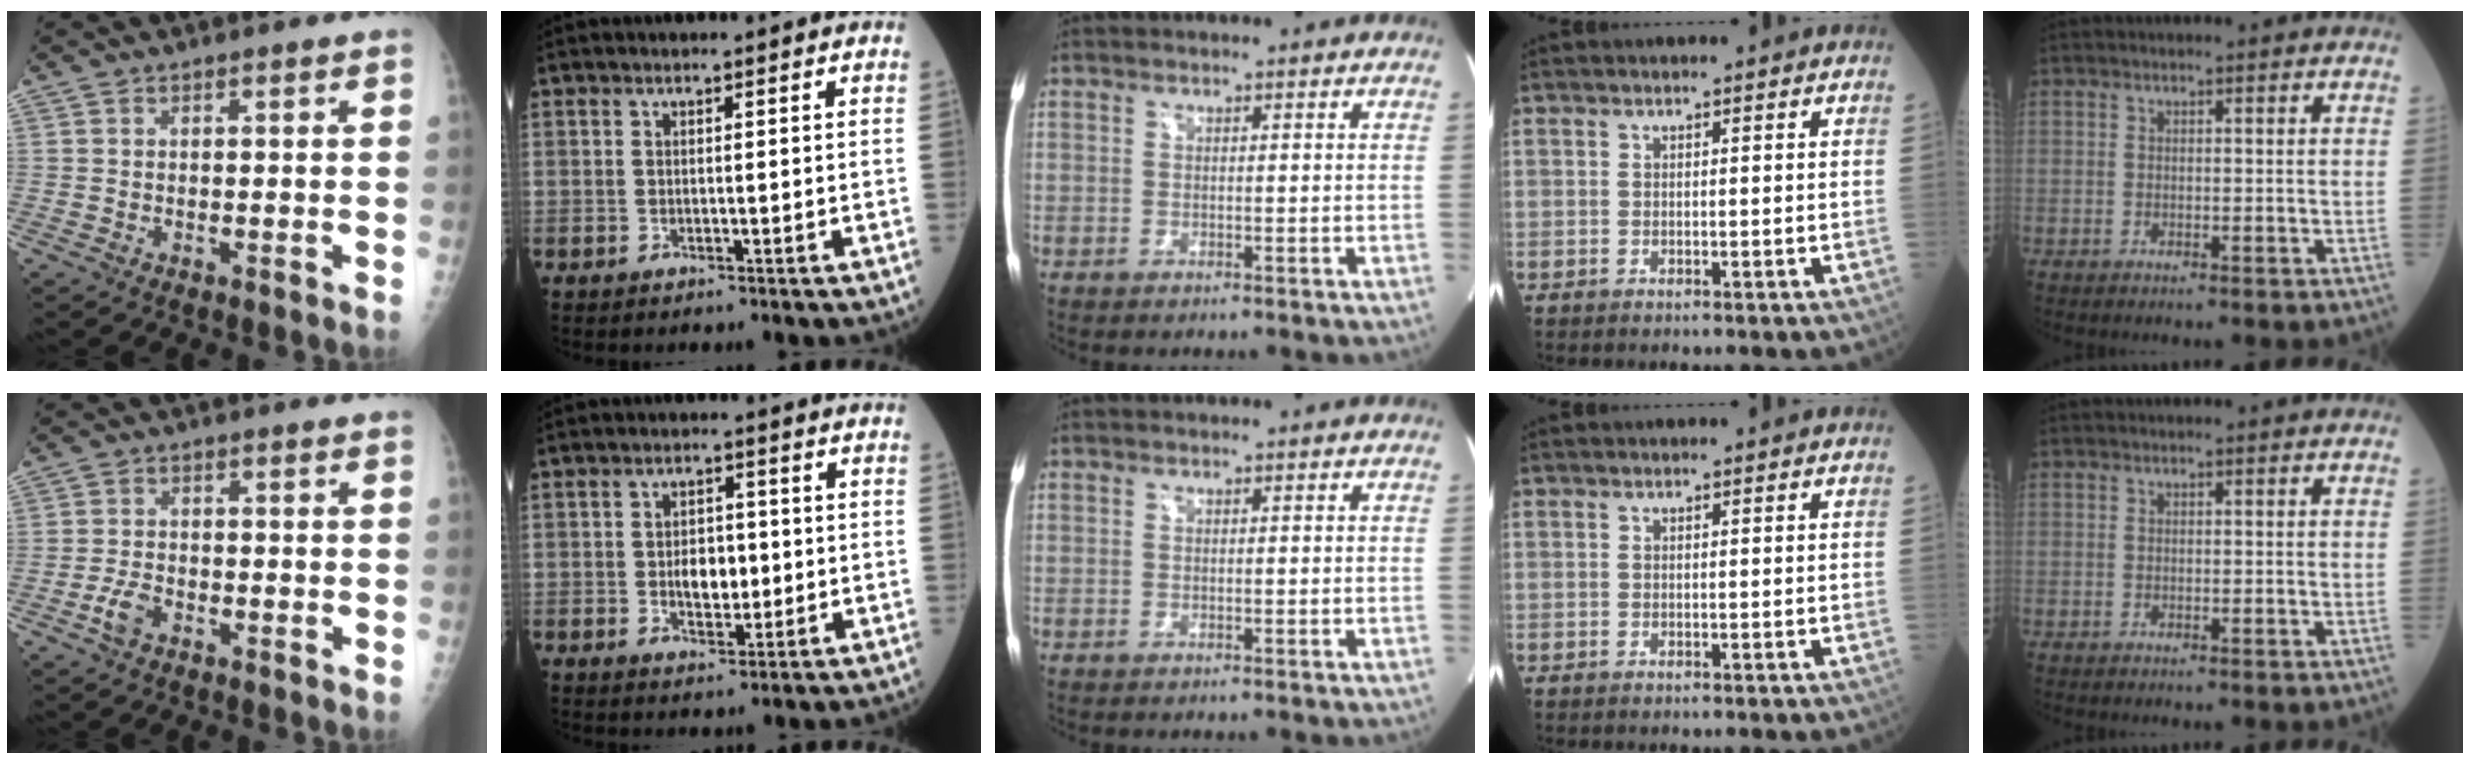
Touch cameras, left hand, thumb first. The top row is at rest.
{"thumb": {"total": 3.5, "force": [-2.0, 1.9, 2.2], "torque": [-0.047, 0.011, -0.038]}, "index": {"total": 4.7, "force": [-0.2, 2.8, 3.7], "torque": [-0.061, 0.004, 0.001]}}